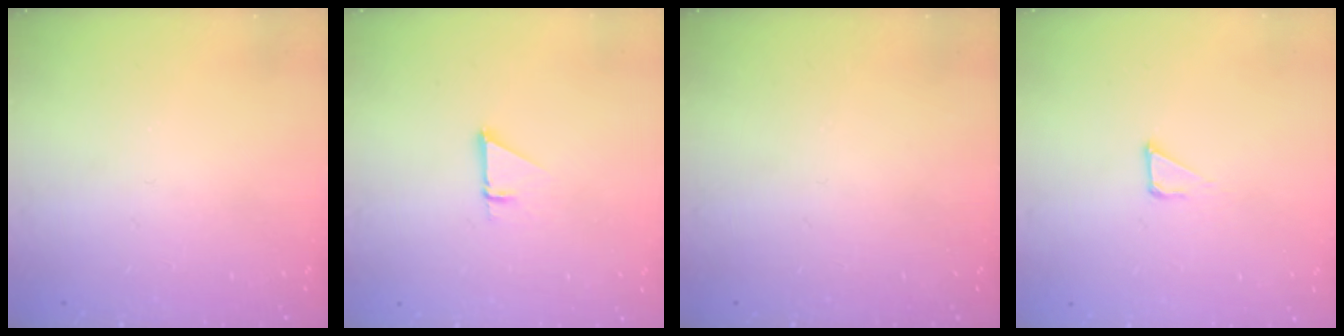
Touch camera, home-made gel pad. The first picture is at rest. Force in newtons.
{"total": 1.0, "press": 1.0, "slide": 0.1}
{"total": 0.0}
{"total": 2.8, "press": 2.8, "slide": 0.1}